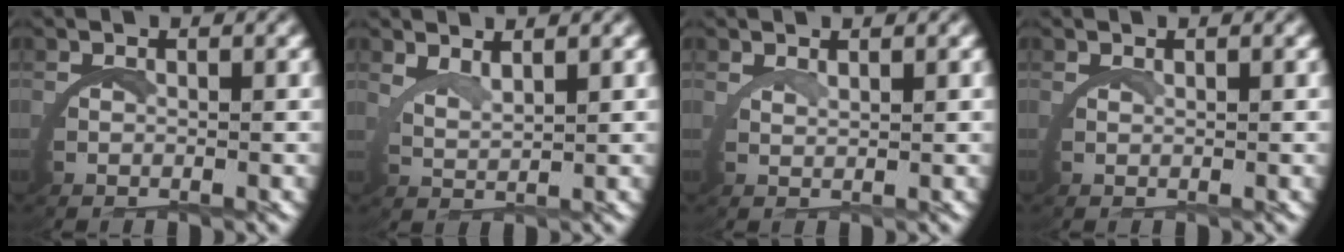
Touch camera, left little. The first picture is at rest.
{"total": 2.5, "force": [2.3, -0.3, 0.7], "torque": [-0.025, -0.004, 0.046]}
{"total": 1.8, "force": [1.4, -1.1, 0.0], "torque": [-0.003, 0.000, 0.027]}
{"total": 0.9, "force": [0.7, -0.6, 0.0], "torque": [-0.001, 0.002, 0.012]}